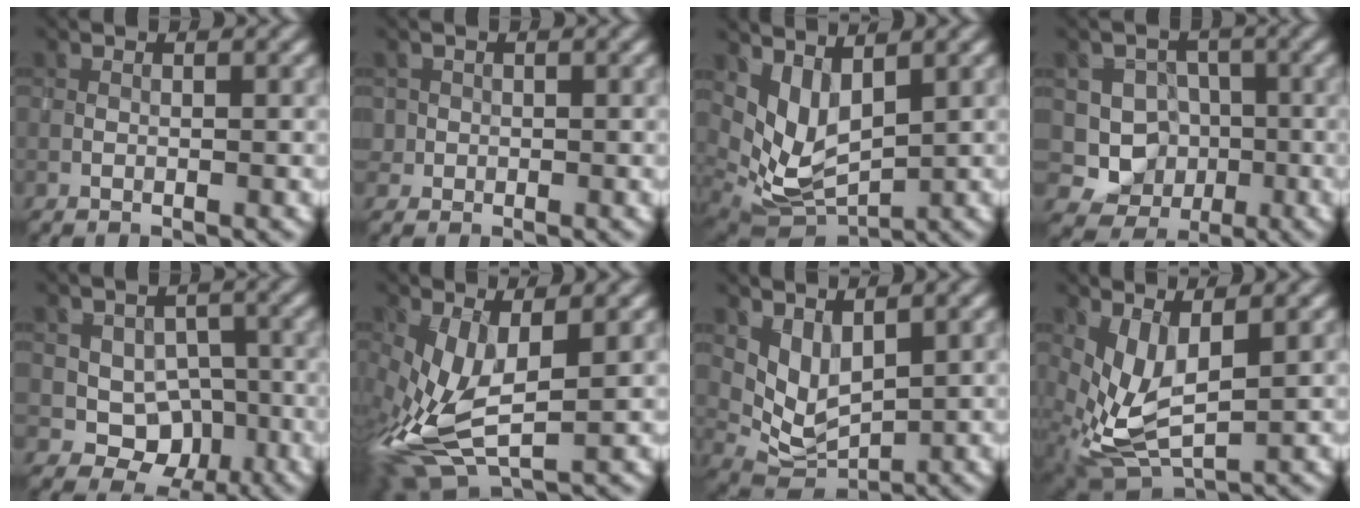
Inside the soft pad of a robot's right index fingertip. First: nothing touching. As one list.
[{"total": 1.4, "force": [-0.2, 1.3, -0.2], "torque": [0.013, 0.008, -0.004]}, {"total": 4.9, "force": [2.8, 2.3, 3.3], "torque": [-0.076, -0.018, 0.064]}, {"total": 5.8, "force": [-0.8, 5.5, 1.6], "torque": [0.001, 0.003, -0.040]}, {"total": 4.9, "force": [-0.6, 4.2, 2.5], "torque": [-0.013, 0.003, -0.015]}, {"total": 6.4, "force": [-0.6, 3.2, 5.6], "torque": [-0.146, -0.006, -0.011]}, {"total": 3.8, "force": [2.3, 2.0, 2.2], "torque": [-0.052, -0.016, 0.052]}, {"total": 4.4, "force": [1.4, 2.0, 3.6], "torque": [-0.089, -0.013, 0.034]}]